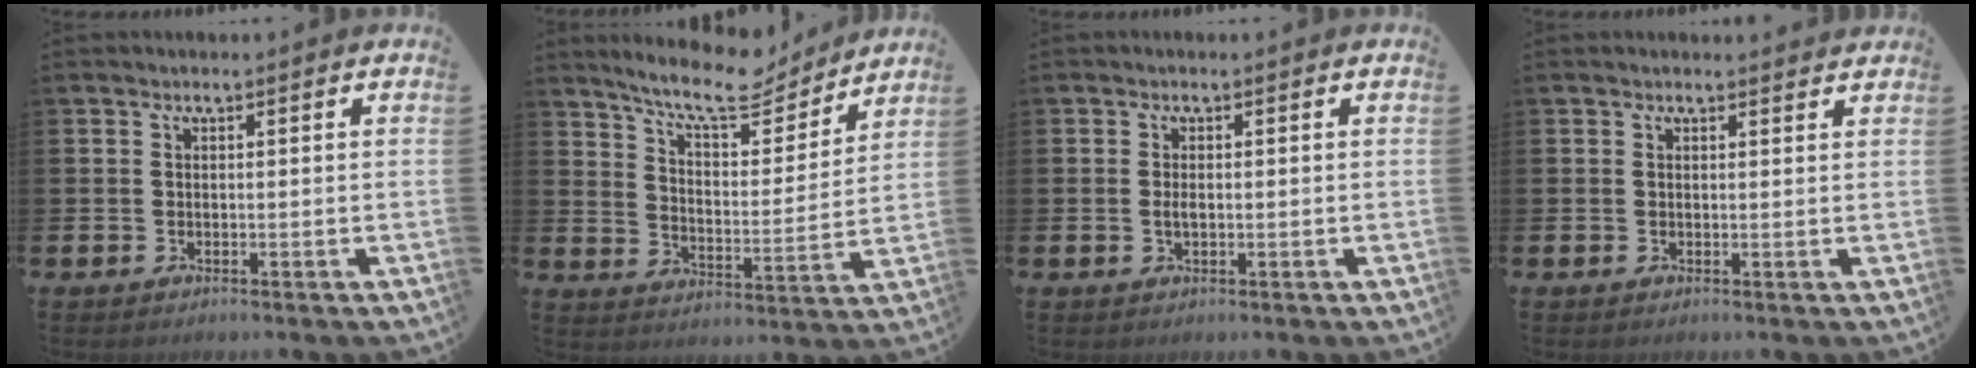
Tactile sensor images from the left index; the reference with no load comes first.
{"total": 10.1, "force": [9.1, 1.9, 3.8], "torque": [-0.097, -0.052, 0.159]}
{"total": 1.2, "force": [0.0, 0.6, 1.1], "torque": [-0.019, 0.002, -0.003]}
{"total": 0.8, "force": [0.8, 0.2, 0.1], "torque": [0.004, -0.001, 0.013]}